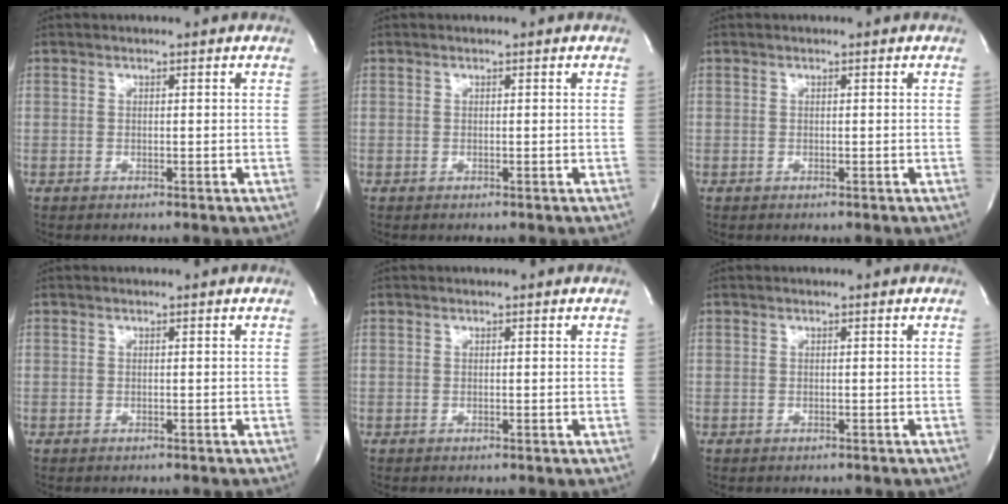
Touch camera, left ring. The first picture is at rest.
{"total": 0.0}
{"total": 0.0}
{"total": 0.6, "force": [-0.5, 0.3, 0.2], "torque": [-0.007, 0.001, -0.007]}
{"total": 0.0}
{"total": 0.7, "force": [-0.6, 0.3, 0.2], "torque": [-0.008, 0.001, -0.008]}